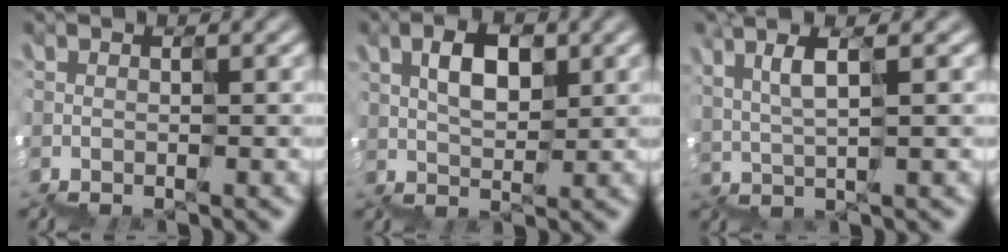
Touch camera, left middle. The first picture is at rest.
{"total": 3.0, "force": [2.3, 1.3, 1.3], "torque": [-0.008, 0.016, 0.047]}
{"total": 2.7, "force": [2.2, 0.1, 1.6], "torque": [-0.015, 0.012, 0.048]}